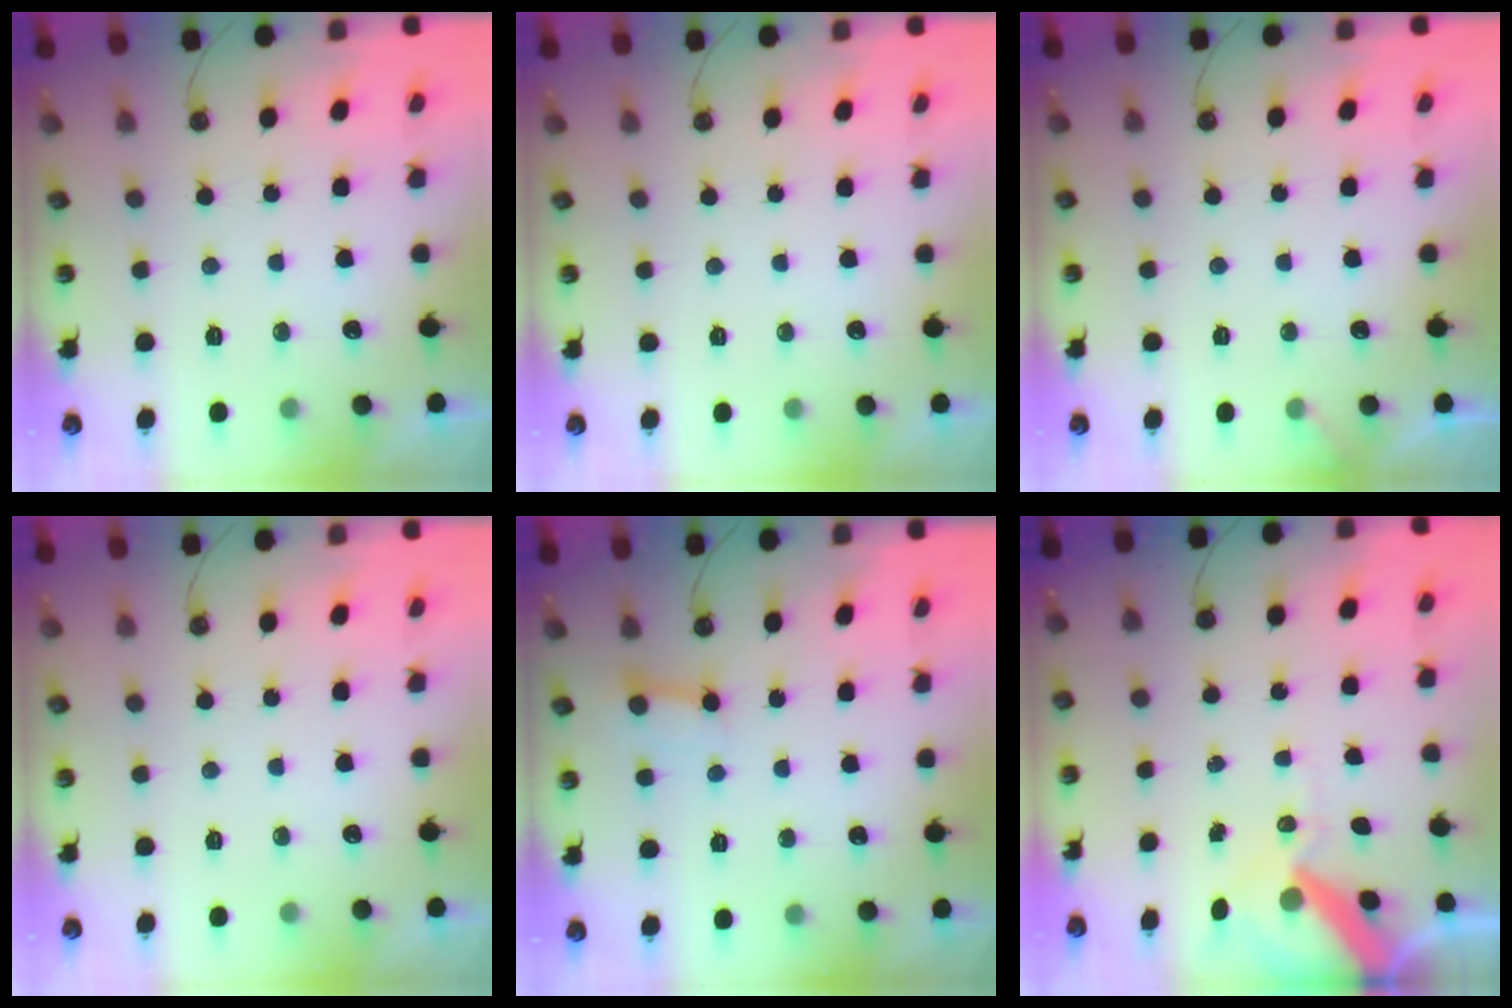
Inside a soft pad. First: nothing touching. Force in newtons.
{"total": 0.0}
{"total": 2.4, "press": 2.4, "slide": 0.2}
{"total": 0.0}
{"total": 4.3, "press": 4.3, "slide": 0.5}
{"total": 10.9, "press": 10.8, "slide": 1.5}